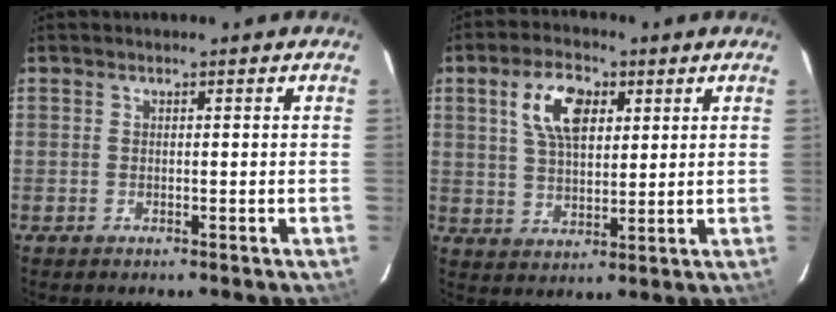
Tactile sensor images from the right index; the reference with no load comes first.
{"total": 9.2, "force": [3.6, 4.8, 7.0], "torque": [-0.133, 0.019, 0.069]}